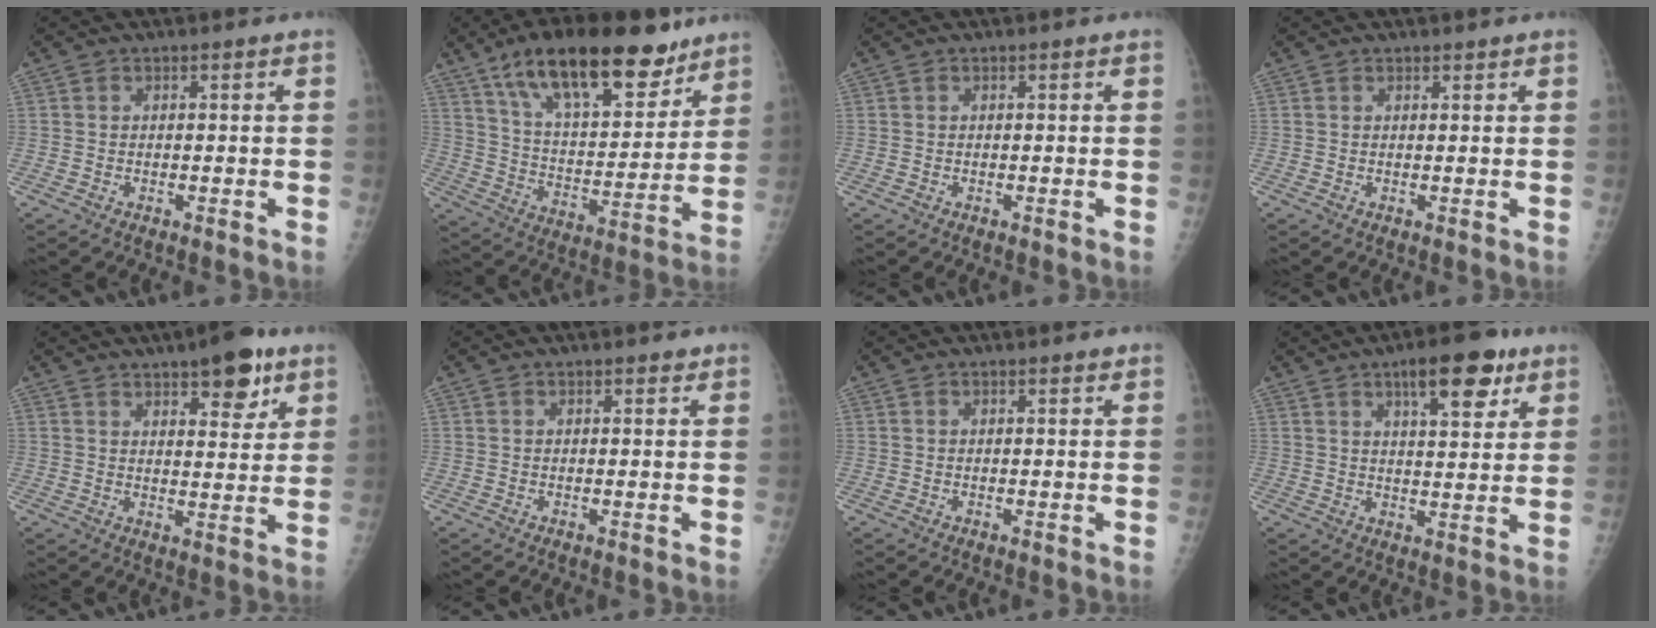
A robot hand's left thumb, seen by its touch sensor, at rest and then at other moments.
{"total": 23.1, "force": [15.1, 9.2, 14.8], "torque": [-0.202, -0.051, 0.252]}
{"total": 0.0}
{"total": 0.7, "force": [0.7, 0.2, 0.1], "torque": [-0.001, -0.006, 0.010]}
{"total": 10.2, "force": [6.4, 3.7, 7.0], "torque": [-0.073, -0.032, 0.089]}
{"total": 1.7, "force": [1.3, 0.7, 0.9], "torque": [-0.005, -0.005, 0.015]}
{"total": 1.4, "force": [1.0, 0.4, 0.8], "torque": [-0.009, -0.005, 0.014]}
{"total": 13.9, "force": [8.1, 4.7, 10.3], "torque": [-0.128, -0.033, 0.122]}